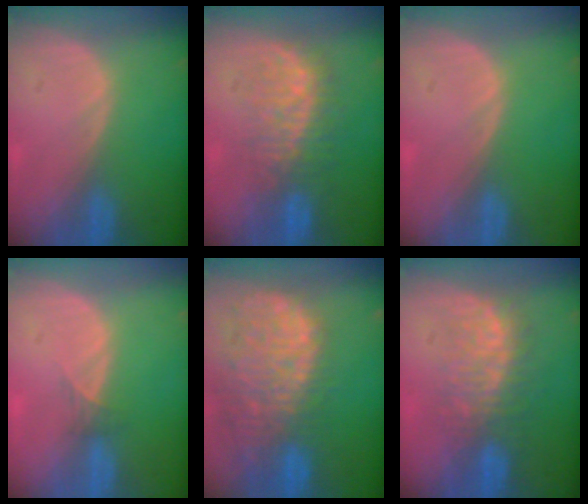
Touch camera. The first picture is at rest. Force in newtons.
{"total": 8.1, "press": 8.0, "slide": 0.7}
{"total": 0.0}
{"total": 1.3, "press": 1.0, "slide": 0.8}
{"total": 14.4, "press": 11.8, "slide": 8.3}
{"total": 7.7, "press": 7.6, "slide": 1.3}